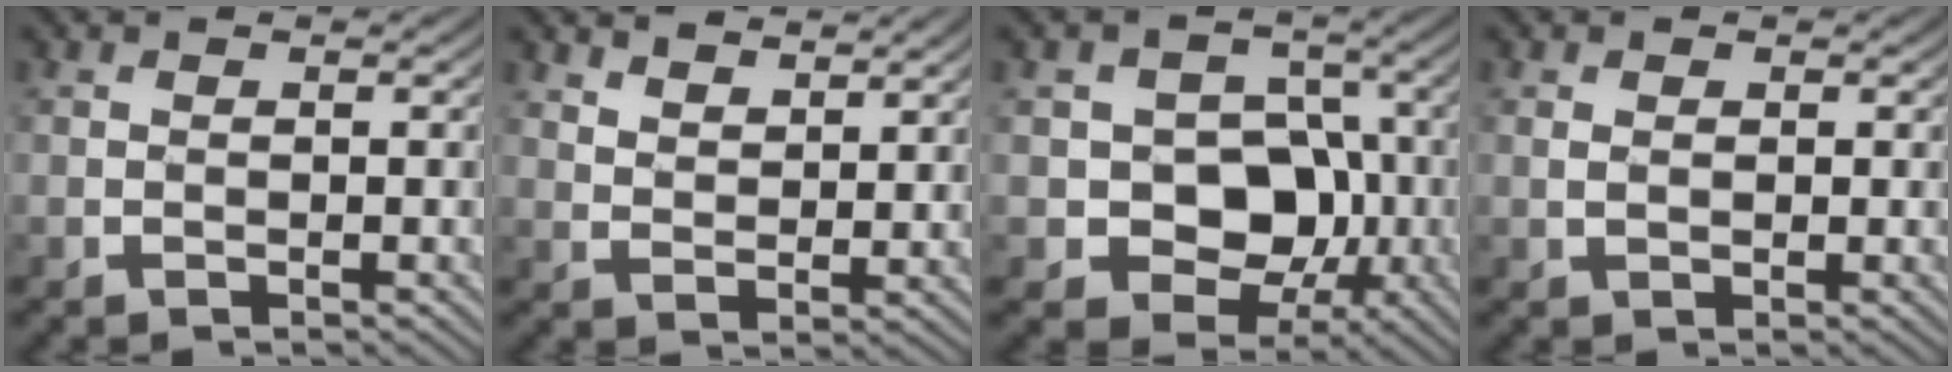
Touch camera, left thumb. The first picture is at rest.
{"total": 5.2, "force": [4.2, 2.1, 2.2], "torque": [-0.046, -0.014, 0.084]}
{"total": 9.5, "force": [-2.6, 7.5, 5.3], "torque": [-0.075, -0.008, -0.068]}
{"total": 1.5, "force": [0.3, 1.2, 0.9], "torque": [-0.026, 0.001, 0.002]}